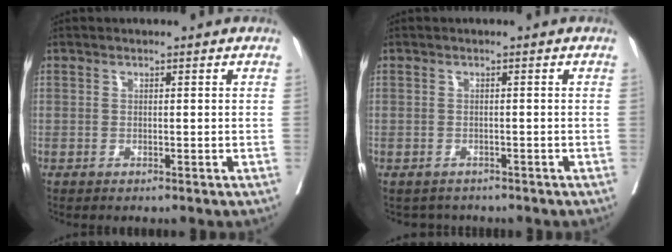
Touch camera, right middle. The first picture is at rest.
{"total": 2.3, "force": [-2.0, 1.2, -0.2], "torque": [-0.003, -0.001, -0.032]}